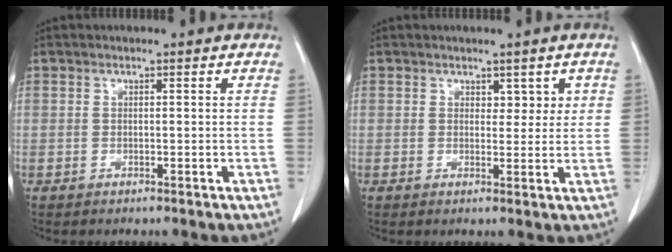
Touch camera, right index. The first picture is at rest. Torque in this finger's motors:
{"motor_torque": [-0.11, 0.10, -0.08, -0.01]}